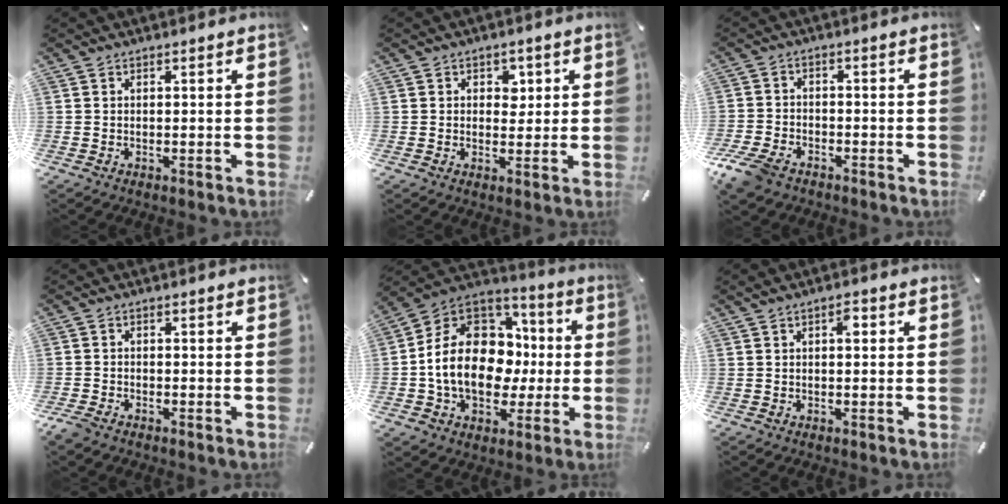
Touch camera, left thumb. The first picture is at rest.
{"total": 3.6, "force": [0.9, 3.0, 1.9], "torque": [-0.011, -0.006, 0.007]}
{"total": 6.0, "force": [-4.4, 3.2, 2.5], "torque": [-0.068, 0.014, -0.089]}
{"total": 2.0, "force": [-1.7, 0.7, 0.8], "torque": [-0.028, 0.002, -0.037]}
{"total": 18.1, "force": [-2.0, 14.1, 11.2], "torque": [-0.234, 0.007, -0.033]}
{"total": 2.7, "force": [0.6, 1.4, 2.3], "torque": [-0.030, 0.003, 0.005]}